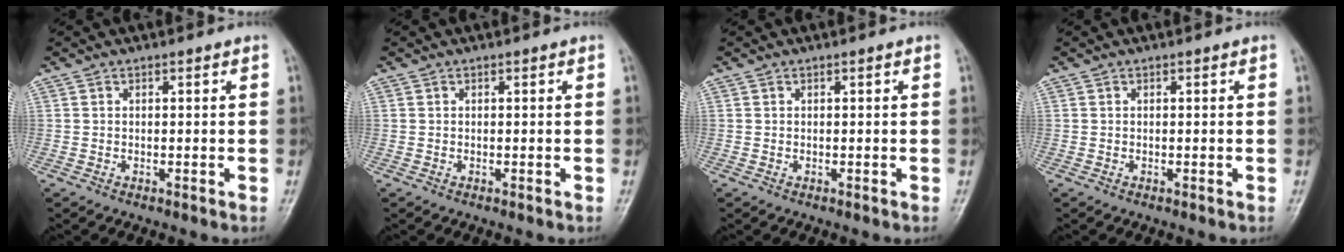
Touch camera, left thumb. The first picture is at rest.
{"total": 0.0}
{"total": 0.0}
{"total": 0.0}